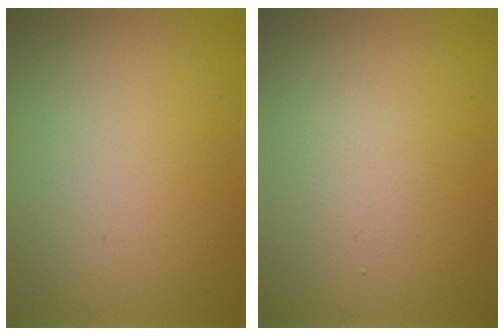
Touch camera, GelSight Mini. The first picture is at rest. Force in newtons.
{"total": 1.0, "press": 1.0, "slide": 0.1}